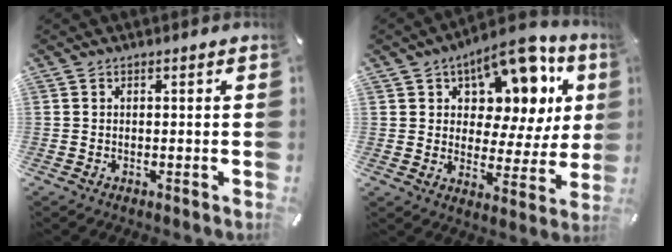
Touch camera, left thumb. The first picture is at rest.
{"total": 13.6, "force": [8.7, 7.6, 7.1], "torque": [-0.098, -0.077, 0.149]}